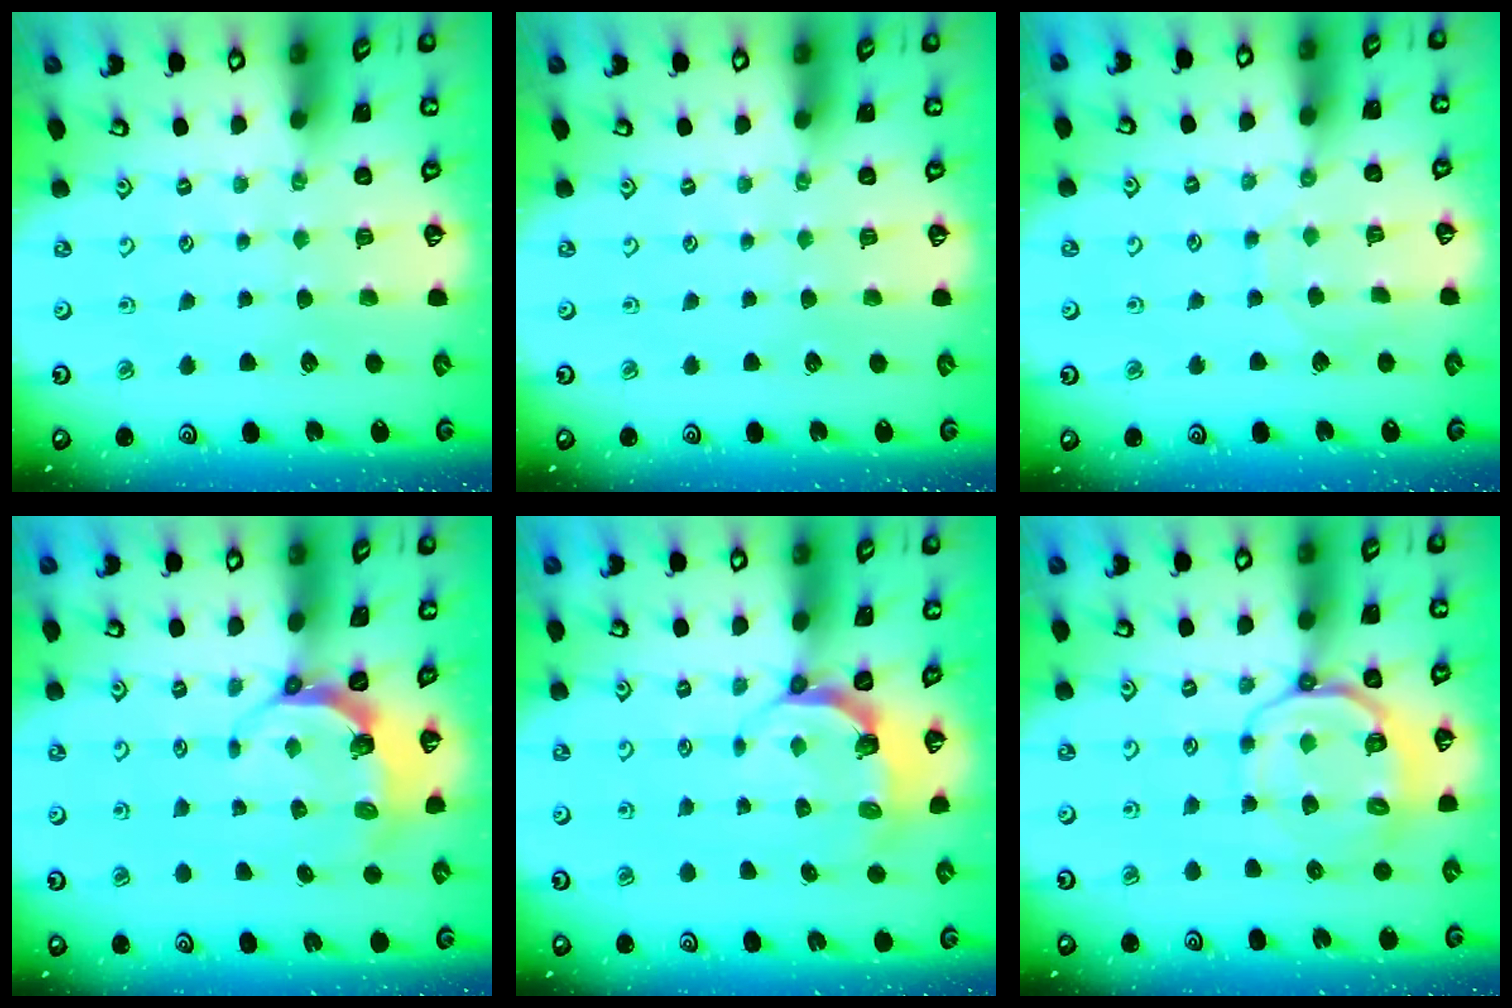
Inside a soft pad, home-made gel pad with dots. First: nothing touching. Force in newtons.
{"total": 0.0}
{"total": 4.6, "press": 4.6, "slide": 0.5}
{"total": 5.8, "press": 4.8, "slide": 3.4}
{"total": 5.5, "press": 4.5, "slide": 3.1}
{"total": 9.0, "press": 8.8, "slide": 2.1}